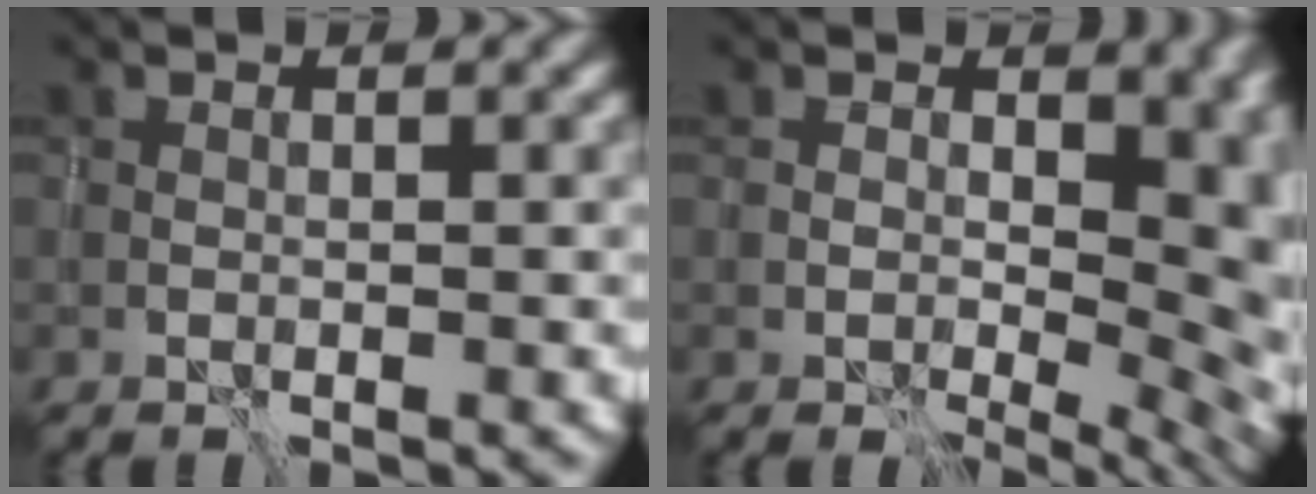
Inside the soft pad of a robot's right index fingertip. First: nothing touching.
{"total": 11.9, "force": [1.3, 7.9, 8.8], "torque": [-0.088, -0.013, 0.034]}